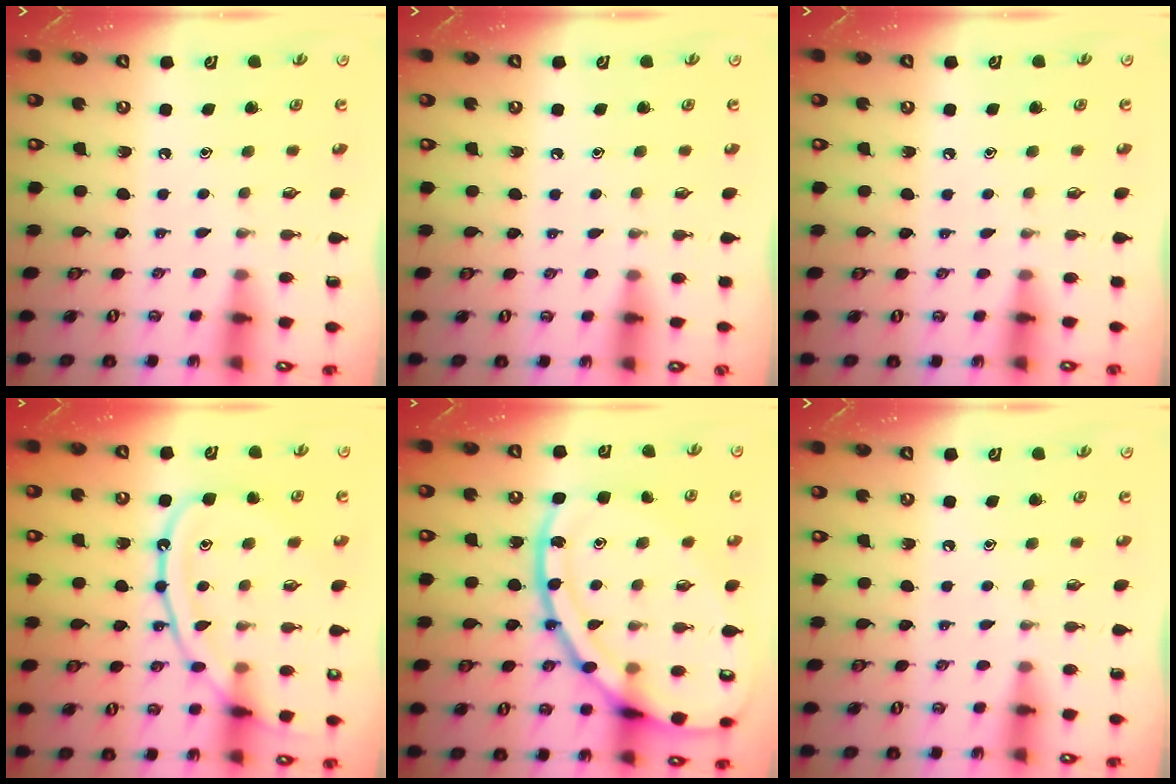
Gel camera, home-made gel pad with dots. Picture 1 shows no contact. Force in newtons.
{"total": 4.2, "press": 4.1, "slide": 0.6}
{"total": 2.6, "press": 2.6, "slide": 0.4}
{"total": 14.2, "press": 14.2, "slide": 1.2}
{"total": 22.5, "press": 22.4, "slide": 2.1}
{"total": 0.0}